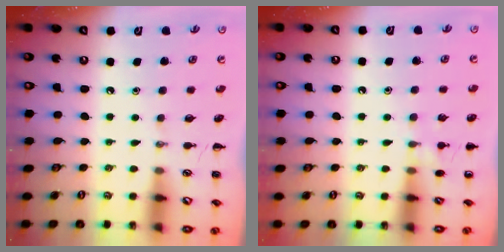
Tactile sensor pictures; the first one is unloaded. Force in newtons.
{"total": 6.3, "press": 6.1, "slide": 1.6}